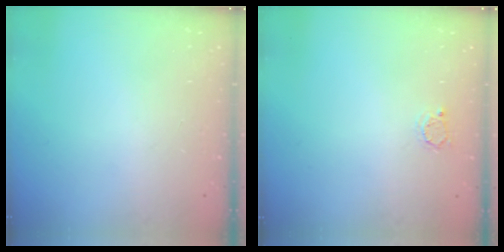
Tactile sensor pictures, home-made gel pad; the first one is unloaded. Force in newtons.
{"total": 2.0, "press": 2.0, "slide": 0.4}